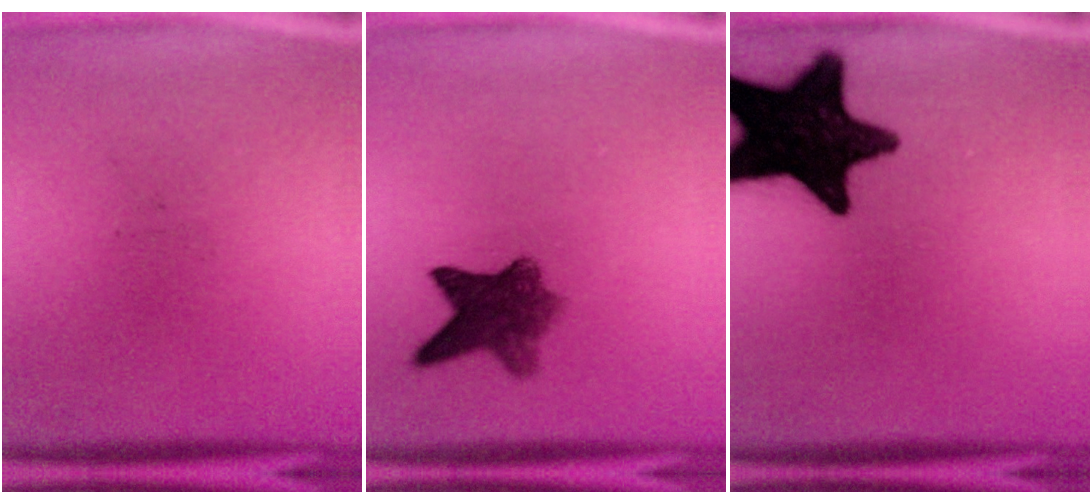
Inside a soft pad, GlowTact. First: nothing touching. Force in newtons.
{"total": 7.1}
{"total": 19.3}